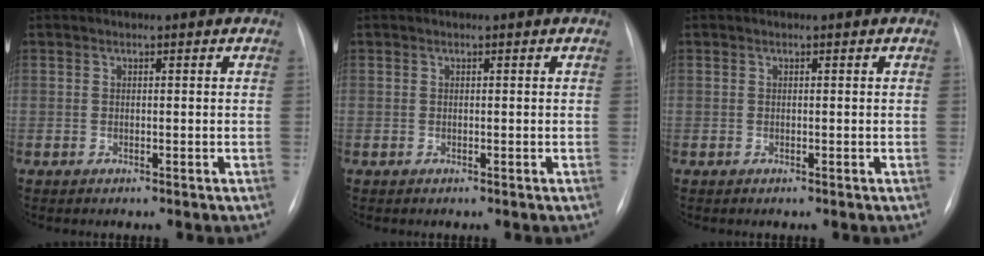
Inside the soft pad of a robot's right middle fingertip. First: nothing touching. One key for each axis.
{"total": 0.0}
{"total": 0.0}